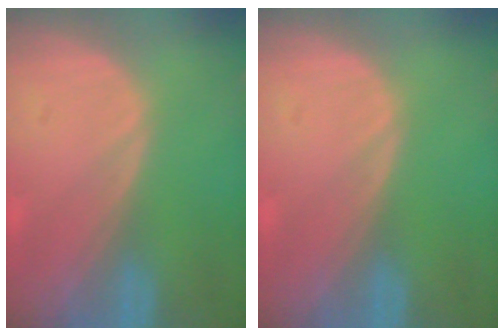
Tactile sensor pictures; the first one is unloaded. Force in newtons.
{"total": 0.0}